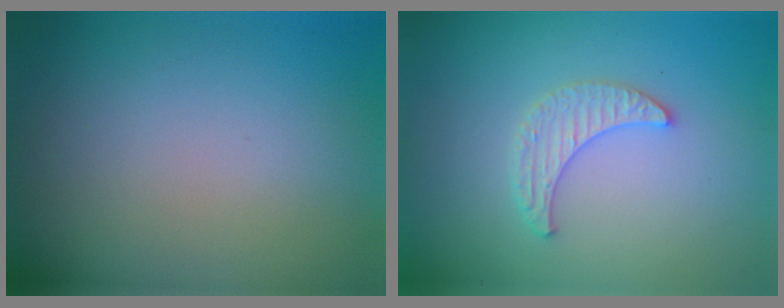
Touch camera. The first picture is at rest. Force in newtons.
{"total": 2.2, "press": 2.2, "slide": 0.5}